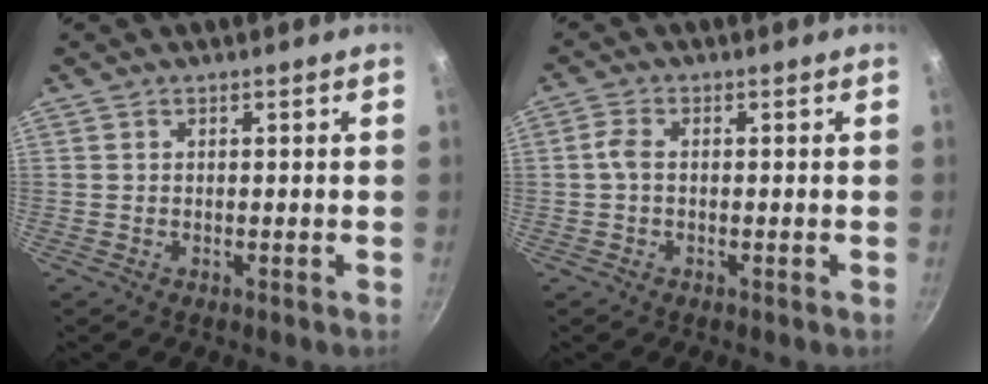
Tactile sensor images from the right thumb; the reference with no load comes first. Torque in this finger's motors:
{"motor_torque": [-0.35, -0.32, -0.11, 0.14, 0.12]}